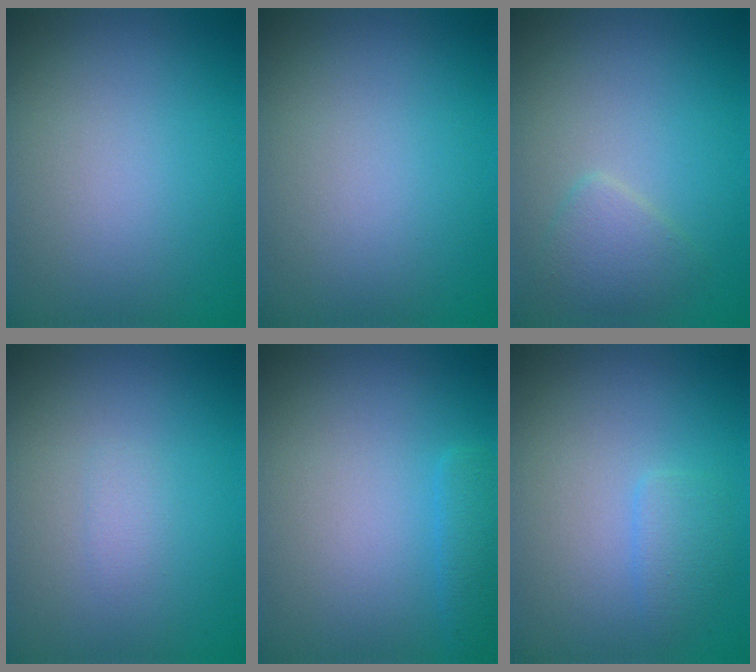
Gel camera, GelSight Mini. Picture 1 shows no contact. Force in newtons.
{"total": 0.0}
{"total": 2.0, "press": 2.0, "slide": 0.1}
{"total": 0.7, "press": 0.6, "slide": 0.2}
{"total": 1.4, "press": 1.4, "slide": 0.1}
{"total": 1.4, "press": 1.4, "slide": 0.1}